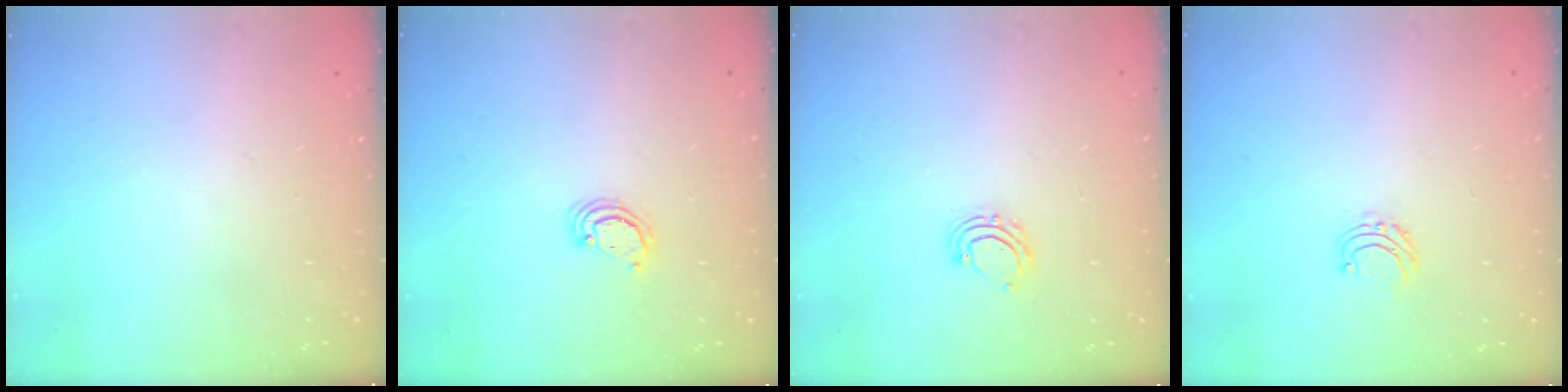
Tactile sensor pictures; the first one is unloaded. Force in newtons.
{"total": 2.6, "press": 2.5, "slide": 0.3}
{"total": 6.3, "press": 6.2, "slide": 1.3}
{"total": 4.7, "press": 4.7, "slide": 0.4}